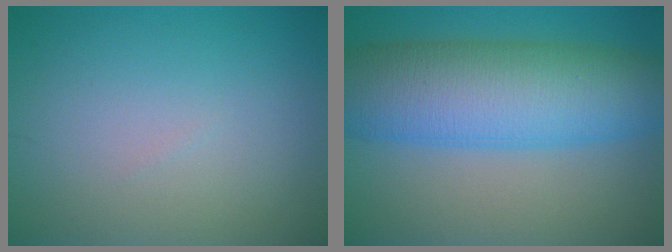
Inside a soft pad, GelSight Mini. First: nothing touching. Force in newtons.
{"total": 11.5, "press": 11.5, "slide": 0.2}